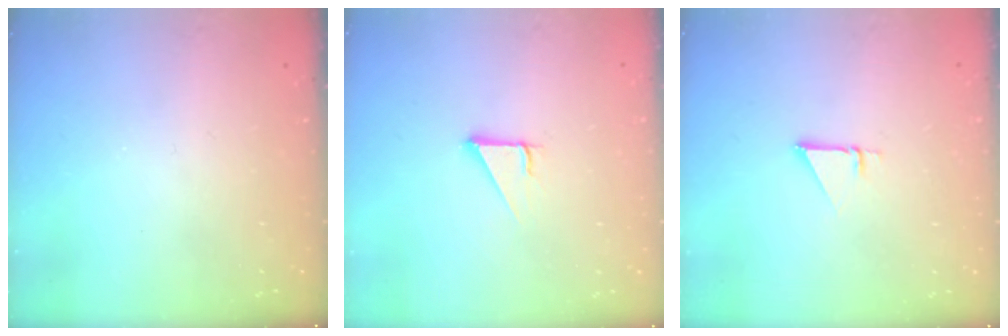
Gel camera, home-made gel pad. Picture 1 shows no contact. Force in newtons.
{"total": 2.8, "press": 2.8, "slide": 0.0}
{"total": 2.7, "press": 2.7, "slide": 0.2}